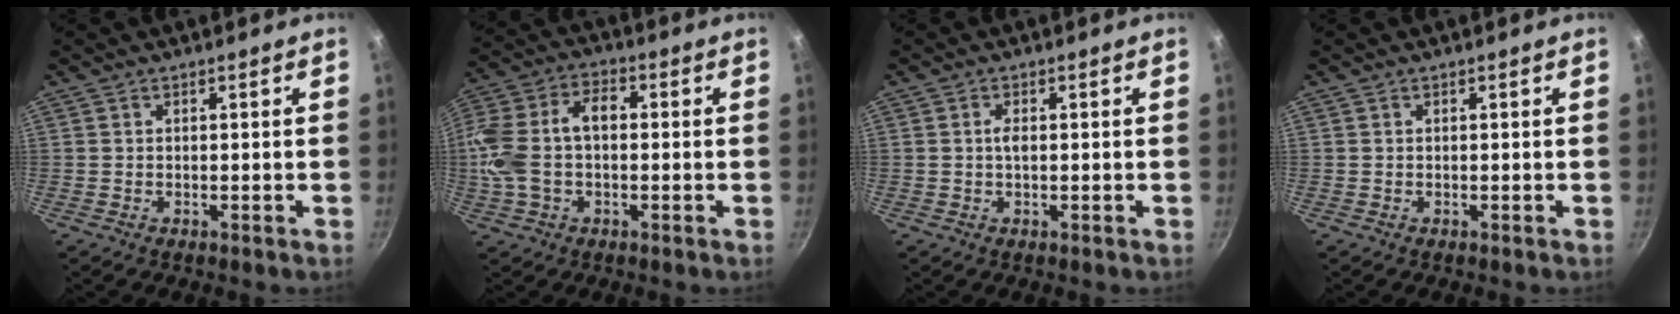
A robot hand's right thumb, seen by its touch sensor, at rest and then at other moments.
{"total": 14.1, "force": [-0.5, 8.8, 11.0], "torque": [-0.211, 0.038, -0.022]}
{"total": 1.6, "force": [0.1, 0.8, 1.4], "torque": [-0.025, 0.003, 0.000]}
{"total": 0.0}